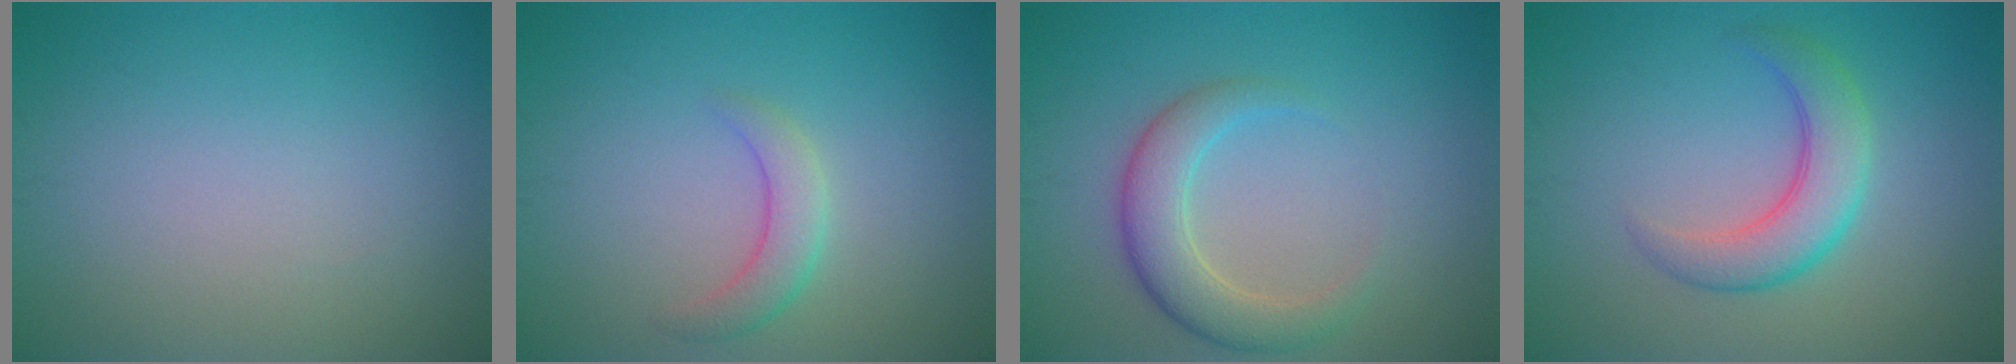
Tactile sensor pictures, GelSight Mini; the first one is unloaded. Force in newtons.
{"total": 2.4, "press": 2.4, "slide": 0.2}
{"total": 4.1, "press": 4.1, "slide": 0.3}
{"total": 4.4, "press": 4.4, "slide": 0.1}